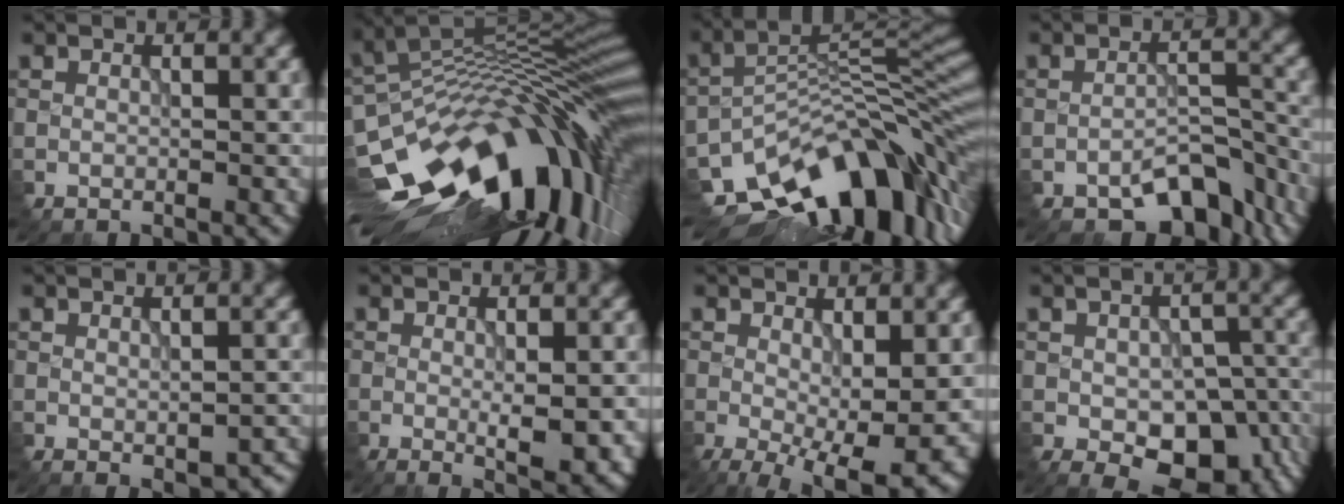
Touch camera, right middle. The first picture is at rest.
{"total": 16.4, "force": [-5.3, 7.2, 13.7], "torque": [-0.206, 0.008, -0.104]}
{"total": 13.1, "force": [-8.1, 6.2, 8.3], "torque": [-0.136, 0.000, -0.131]}
{"total": 5.1, "force": [-3.9, 2.2, 2.5], "torque": [-0.031, 0.006, -0.061]}
{"total": 2.6, "force": [-1.1, 1.2, 2.0], "torque": [-0.028, -0.009, -0.007]}
{"total": 3.9, "force": [-0.5, 1.0, 3.7], "torque": [-0.059, -0.009, -0.003]}
{"total": 7.0, "force": [-1.4, 2.6, 6.4], "torque": [-0.111, -0.025, -0.010]}
{"total": 8.9, "force": [-3.4, 5.3, 6.3], "torque": [-0.094, -0.025, -0.034]}